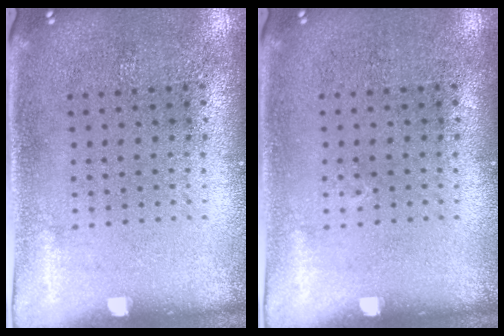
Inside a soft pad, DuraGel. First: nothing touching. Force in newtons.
{"total": 0.0}